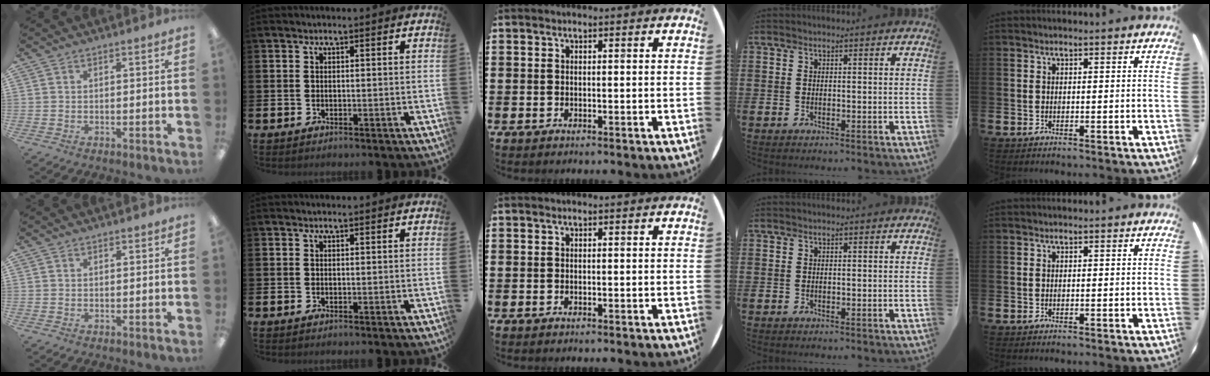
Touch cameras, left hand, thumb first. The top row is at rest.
{"thumb": {"total": 0.9, "force": [0.8, 0.5, 0.1], "torque": [-0.004, 0.001, 0.016]}}